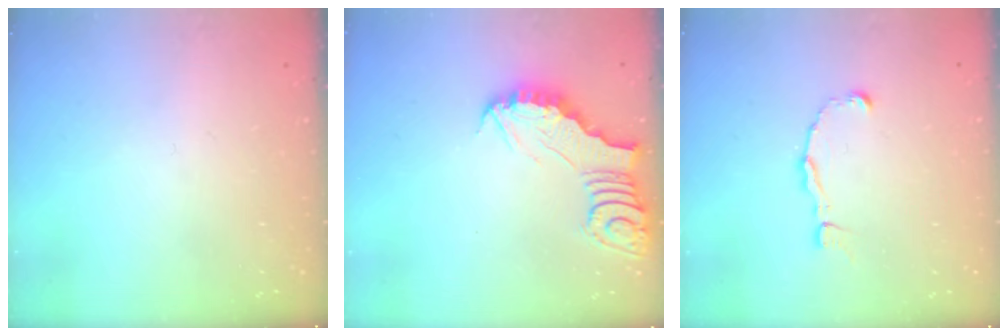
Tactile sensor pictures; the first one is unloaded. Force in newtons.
{"total": 3.4, "press": 3.3, "slide": 0.5}
{"total": 2.5, "press": 2.5, "slide": 0.2}